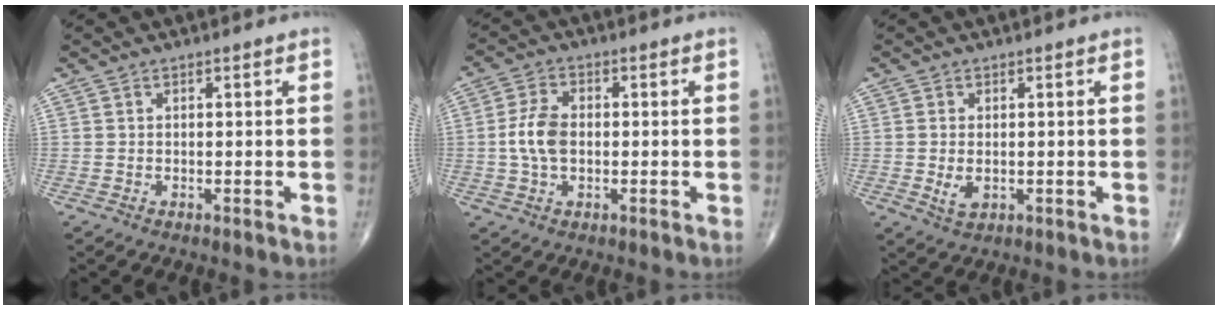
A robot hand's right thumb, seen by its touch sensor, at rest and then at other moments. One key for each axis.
{"total": 6.5, "fx": -0.3, "fy": 3.9, "fz": 5.1, "tx": -0.108, "ty": 0.010, "tz": -0.010}
{"total": 3.2, "fx": -0.3, "fy": 2.0, "fz": 2.5, "tx": -0.046, "ty": -0.007, "tz": -0.001}